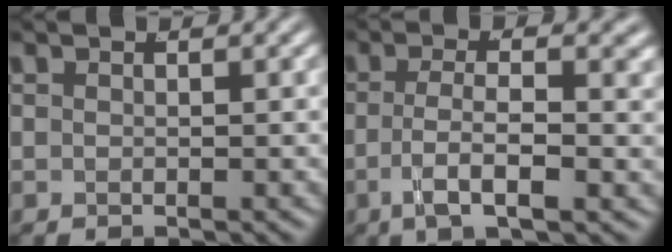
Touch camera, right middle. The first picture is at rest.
{"total": 4.8, "force": [-1.2, 1.2, 4.4], "torque": [-0.078, -0.014, -0.017]}